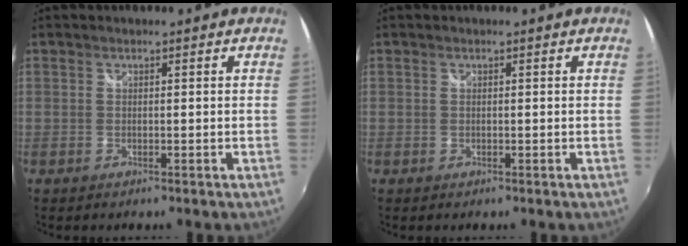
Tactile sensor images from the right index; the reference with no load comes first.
{"total": 0.0}